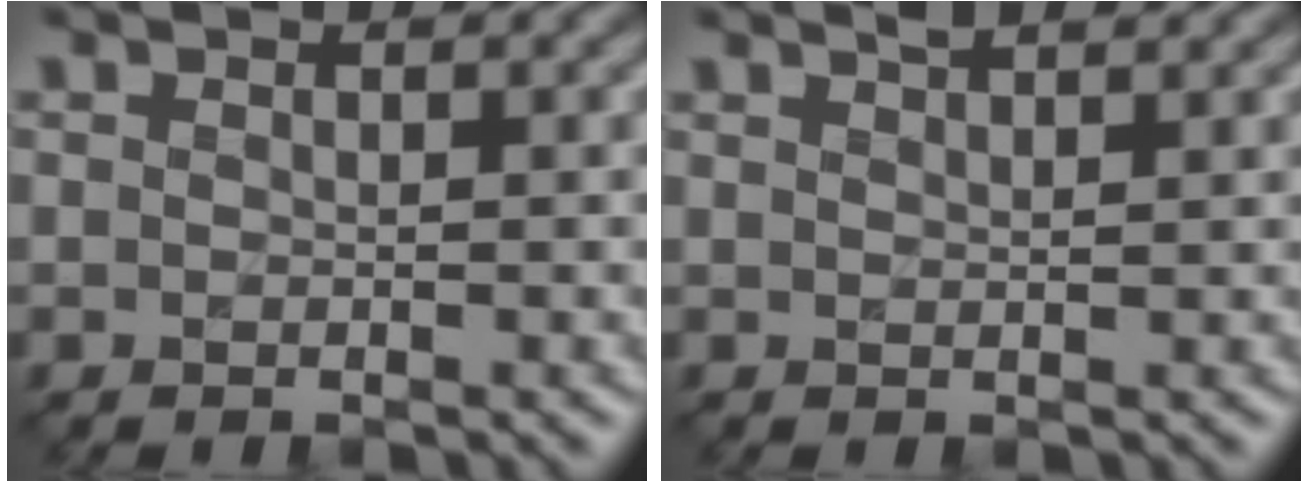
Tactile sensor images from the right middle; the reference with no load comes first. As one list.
[{"total": 2.4, "force": [1.9, 0.8, 1.3], "torque": [0.003, 0.010, 0.008]}]